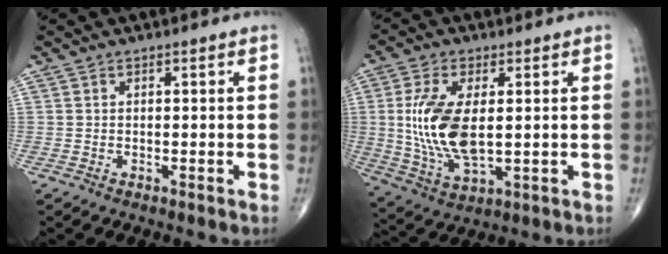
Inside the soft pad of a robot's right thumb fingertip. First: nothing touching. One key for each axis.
{"total": 13.6, "fx": 1.1, "fy": 6.4, "fz": 11.9, "tx": -0.249, "ty": -0.014, "tz": 0.030}